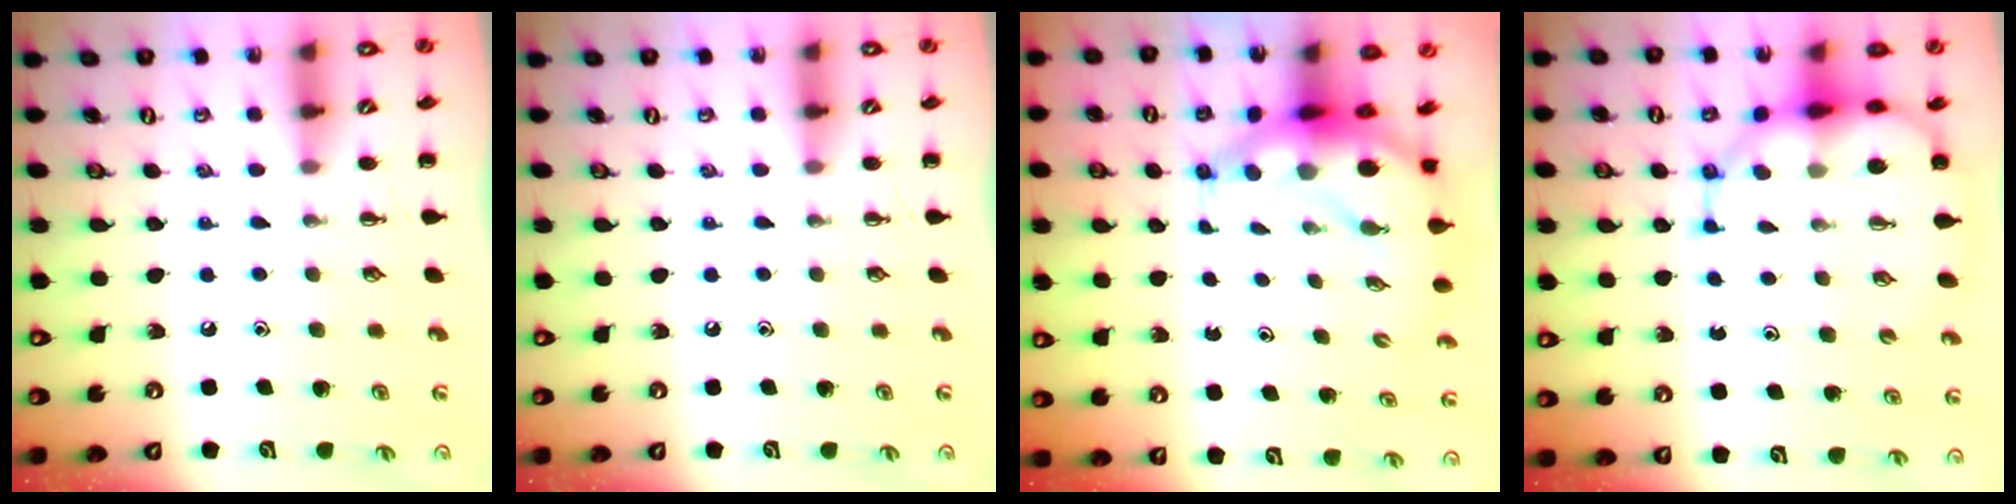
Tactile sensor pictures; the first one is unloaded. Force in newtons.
{"total": 0.0}
{"total": 8.4, "press": 8.0, "slide": 2.7}
{"total": 11.7, "press": 11.3, "slide": 3.2}